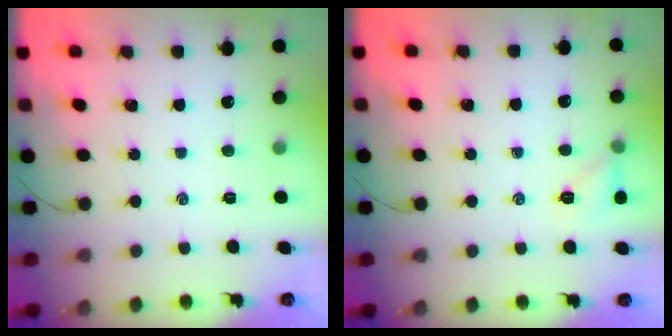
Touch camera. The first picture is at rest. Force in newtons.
{"total": 7.7, "press": 7.5, "slide": 1.6}